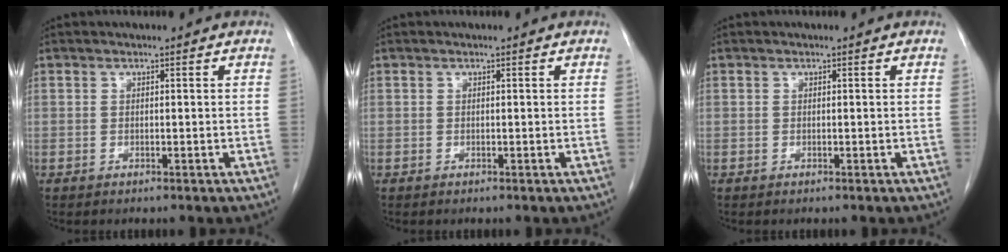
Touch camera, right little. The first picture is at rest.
{"total": 0.0}
{"total": 0.0}